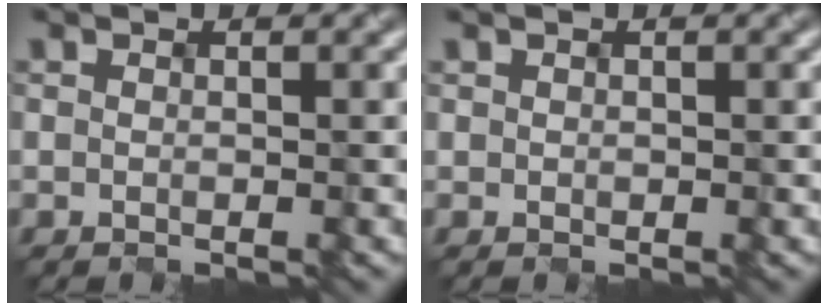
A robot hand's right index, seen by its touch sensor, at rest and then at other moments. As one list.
[{"total": 0.0}]